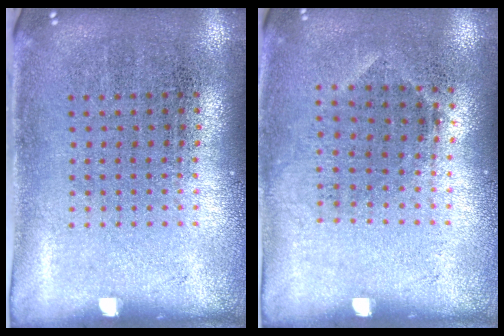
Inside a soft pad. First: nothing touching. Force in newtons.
{"total": 0.8, "press": 0.7, "slide": 0.5}